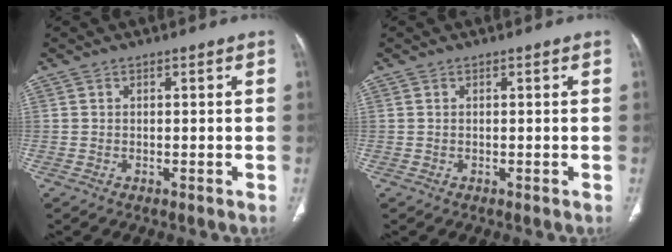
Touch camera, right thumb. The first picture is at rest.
{"total": 0.0}